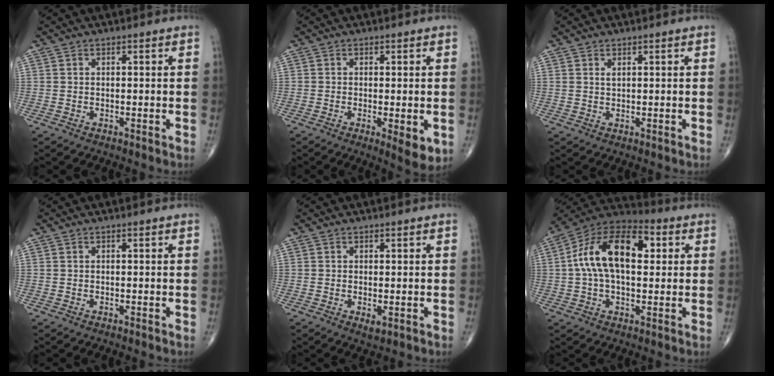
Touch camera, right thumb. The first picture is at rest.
{"total": 5.2, "force": [-1.4, 1.6, 4.8], "torque": [-0.067, -0.013, -0.020]}
{"total": 0.8, "force": [0.4, 0.3, 0.5], "torque": [-0.009, 0.002, 0.009]}
{"total": 0.0}
{"total": 1.6, "force": [-0.4, 0.7, 1.4], "torque": [-0.023, -0.004, -0.003]}
{"total": 17.0, "force": [2.7, 9.4, 14.0], "torque": [-0.235, 0.033, 0.038]}